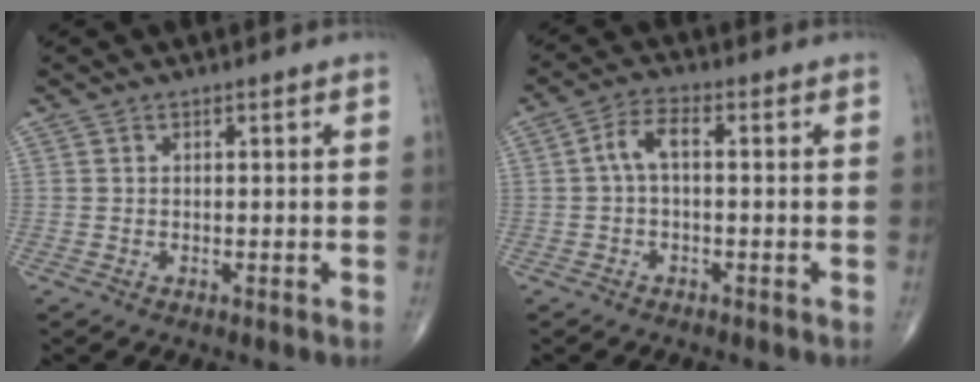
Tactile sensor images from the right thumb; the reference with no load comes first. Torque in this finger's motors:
{"motor_torque": [-0.36, 0.46, 0.22, -0.07, 0.03]}